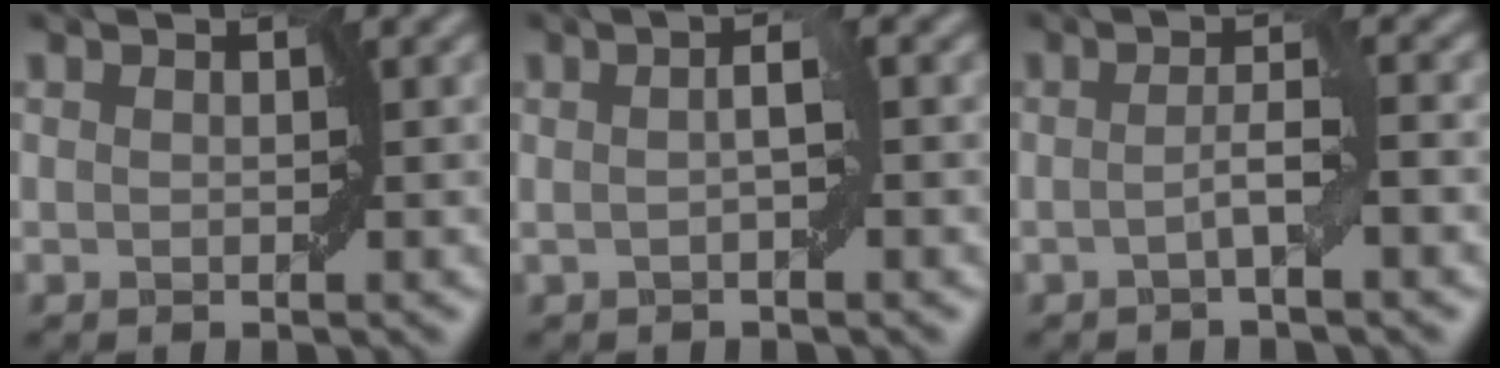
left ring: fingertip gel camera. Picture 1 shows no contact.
{"total": 2.1, "force": [0.1, 0.2, 2.1], "torque": [-0.035, 0.006, 0.001]}
{"total": 2.6, "force": [-0.6, 0.1, 2.5], "torque": [-0.043, 0.005, -0.015]}